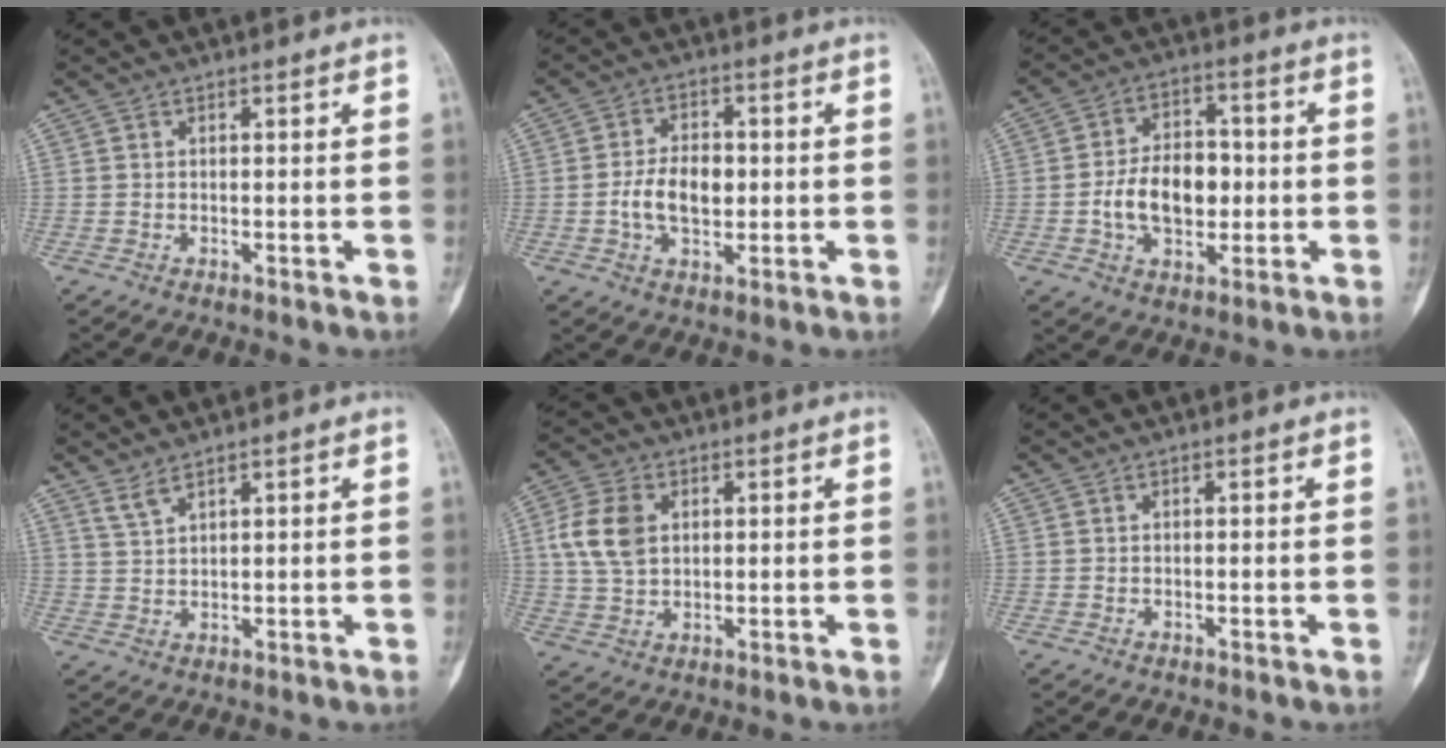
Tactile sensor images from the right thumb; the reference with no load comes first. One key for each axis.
{"total": 7.9, "fx": -0.6, "fy": 5.0, "fz": 6.2, "tx": -0.099, "ty": 0.009, "tz": -0.012}
{"total": 11.7, "fx": -1.2, "fy": 7.6, "fz": 8.8, "tx": -0.121, "ty": 0.020, "tz": -0.022}
{"total": 2.6, "fx": 2.2, "fy": 0.6, "fz": 1.3, "tx": -0.029, "ty": -0.013, "tz": 0.051}
{"total": 8.8, "fx": 2.0, "fy": 6.1, "fz": 6.0, "tx": -0.118, "ty": 0.002, "tz": 0.042}
{"total": 0.0}